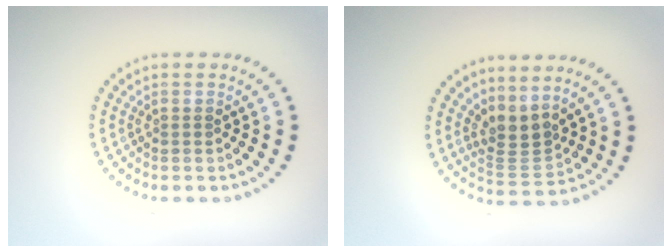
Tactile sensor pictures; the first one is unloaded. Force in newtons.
{"total": 2.8, "press": 2.0, "slide": 1.9}